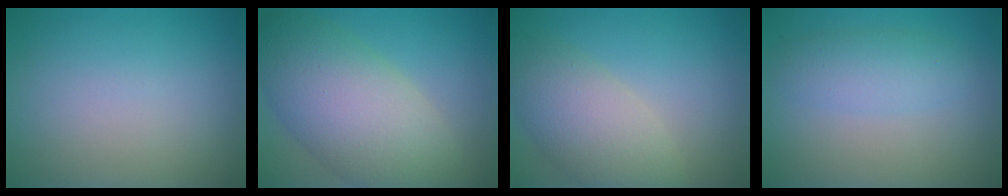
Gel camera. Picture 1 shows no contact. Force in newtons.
{"total": 9.9, "press": 9.9, "slide": 0.1}
{"total": 5.5, "press": 5.5, "slide": 0.6}
{"total": 2.8, "press": 2.8, "slide": 0.0}